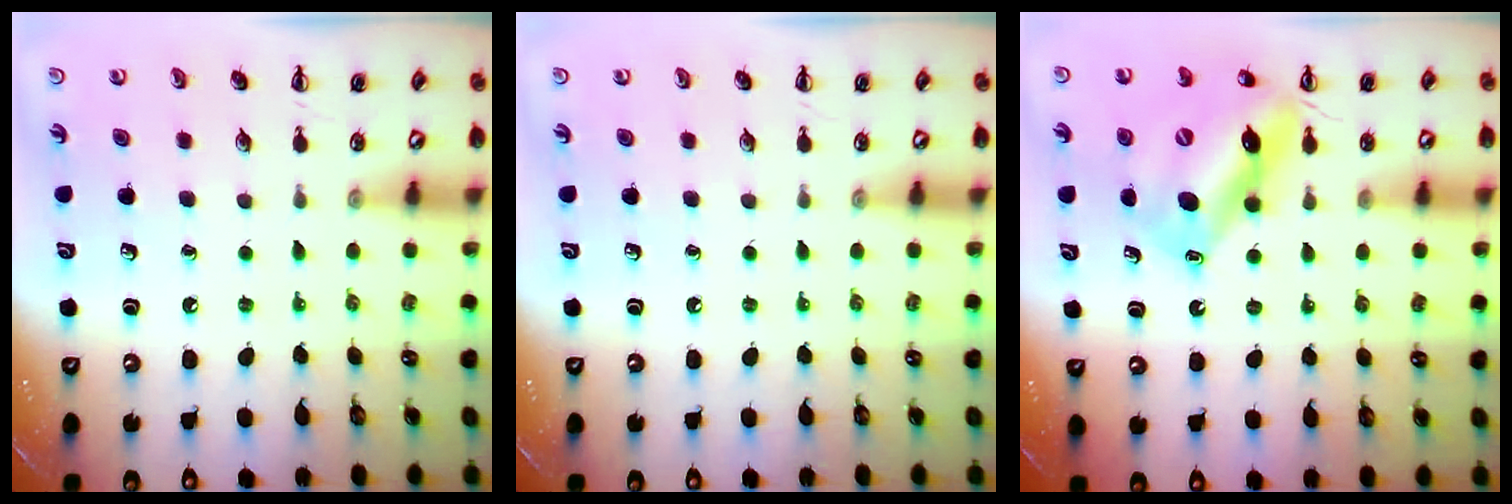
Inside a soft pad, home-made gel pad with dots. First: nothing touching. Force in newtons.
{"total": 0.0}
{"total": 13.3, "press": 12.7, "slide": 4.0}